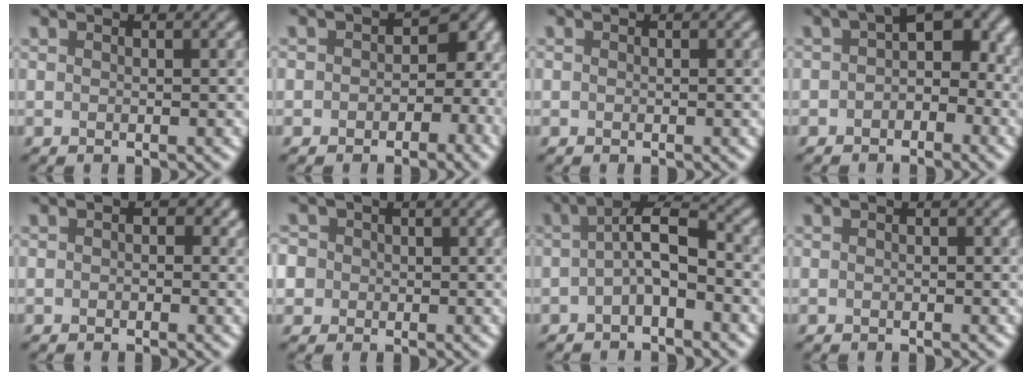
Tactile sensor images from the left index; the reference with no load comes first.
{"total": 5.0, "force": [-0.5, 3.9, 3.1], "torque": [0.021, 0.013, -0.031]}
{"total": 0.0}
{"total": 4.8, "force": [-0.6, 3.1, 3.7], "torque": [-0.033, 0.016, -0.023]}
{"total": 1.3, "force": [0.0, 1.1, 0.8], "torque": [-0.008, -0.004, -0.005]}
{"total": 5.3, "force": [0.6, 4.9, 1.9], "torque": [-0.040, 0.033, -0.022]}
{"total": 3.7, "force": [-0.9, 1.3, 3.4], "torque": [-0.062, 0.015, -0.024]}
{"total": 0.0}